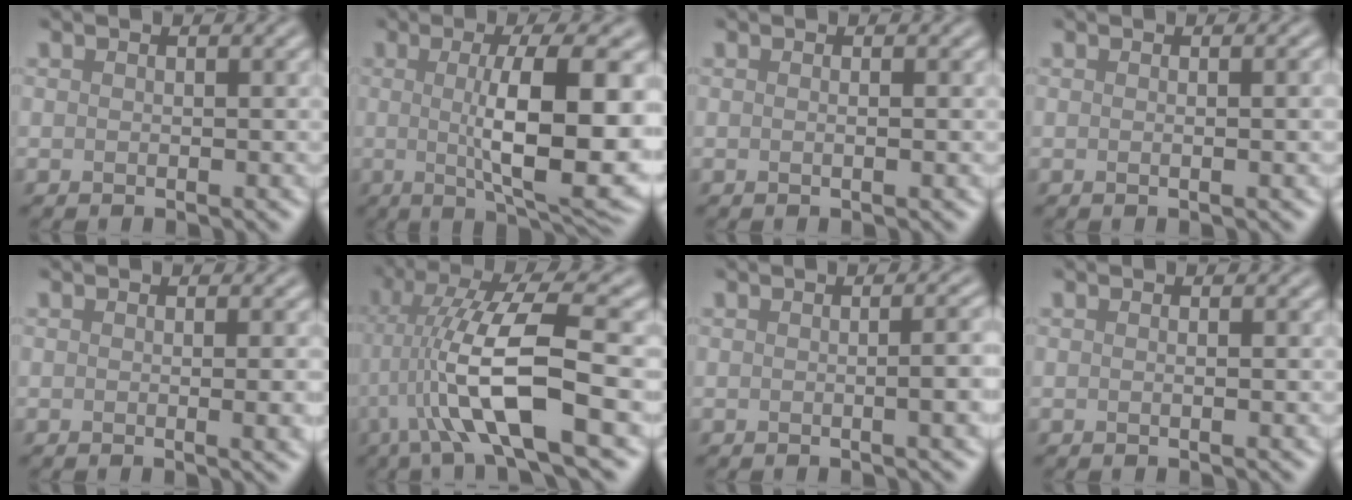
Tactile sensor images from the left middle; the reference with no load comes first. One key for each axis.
{"total": 11.0, "fx": 0.0, "fy": 2.9, "fz": 10.6, "tx": -0.140, "ty": -0.004, "tz": 0.006}
{"total": 1.3, "fx": 0.3, "fy": 0.6, "fz": 1.1, "tx": 0.001, "ty": -0.008, "tz": -0.008}
{"total": 2.4, "fx": 0.3, "fy": 1.1, "fz": 2.1, "tx": -0.006, "ty": 0.002, "tz": -0.013}
{"total": 3.3, "fx": -0.1, "fy": 1.3, "fz": 3.0, "tx": -0.016, "ty": 0.007, "tz": -0.002}
{"total": 9.7, "fx": -1.4, "fy": 2.2, "fz": 9.3, "tx": -0.175, "ty": 0.017, "tz": -0.028}
{"total": 4.3, "fx": -0.2, "fy": 1.5, "fz": 4.0, "tx": -0.025, "ty": 0.013, "tz": -0.004}
{"total": 0.9, "fx": 0.2, "fy": 0.4, "fz": 0.8, "tx": -0.001, "ty": -0.009, "tz": -0.005}